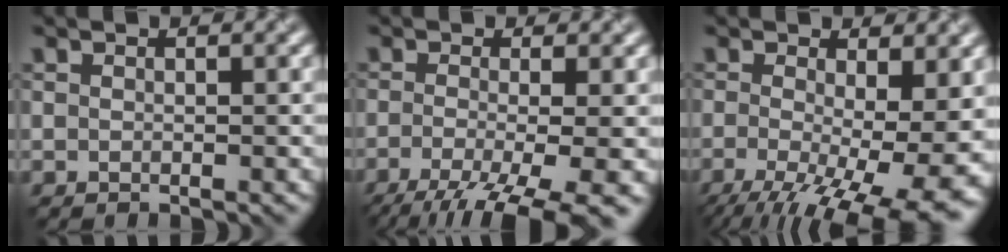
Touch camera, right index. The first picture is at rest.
{"total": 8.8, "force": [-4.9, 2.4, 6.9], "torque": [-0.122, -0.022, -0.073]}
{"total": 13.5, "force": [-4.1, 5.5, 11.6], "torque": [-0.188, -0.032, -0.048]}